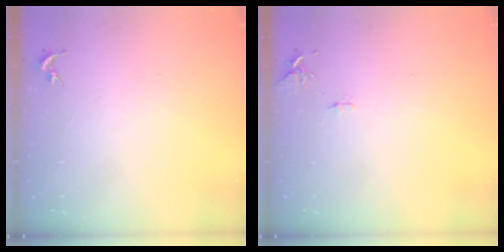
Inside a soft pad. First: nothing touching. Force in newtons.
{"total": 6.9, "press": 6.9, "slide": 0.8}